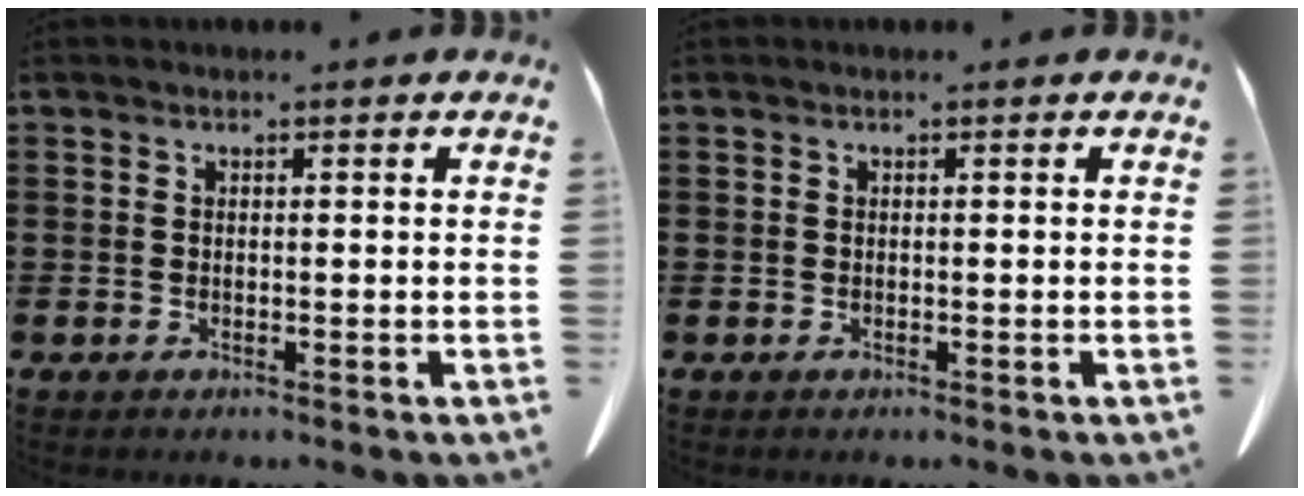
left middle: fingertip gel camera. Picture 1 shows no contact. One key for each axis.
{"total": 0.0}